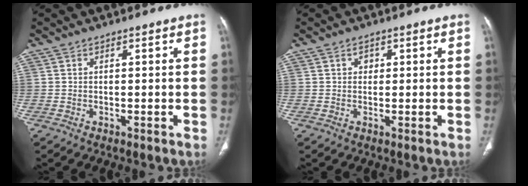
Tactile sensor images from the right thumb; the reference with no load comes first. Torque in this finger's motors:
{"motor_torque": [-0.43, 0.33, -0.27, 0.25, 0.04]}